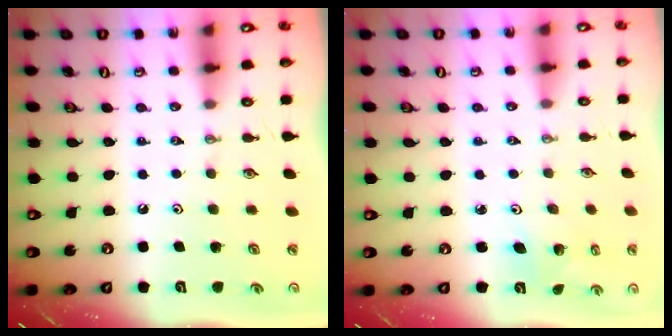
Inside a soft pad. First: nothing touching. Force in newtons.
{"total": 2.7, "press": 2.7, "slide": 0.2}